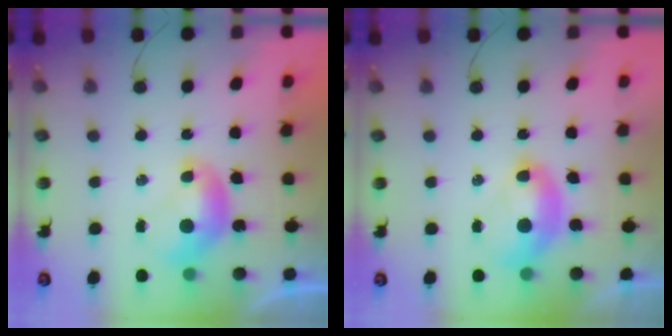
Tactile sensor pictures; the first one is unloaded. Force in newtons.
{"total": 2.6, "press": 2.6, "slide": 0.6}